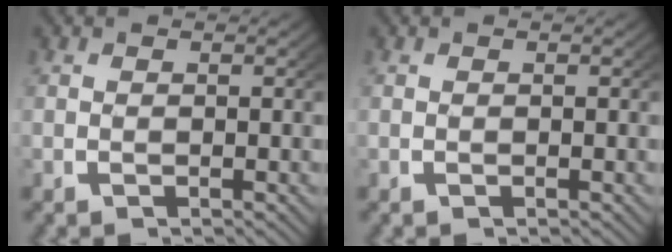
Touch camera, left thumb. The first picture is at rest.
{"total": 0.0}